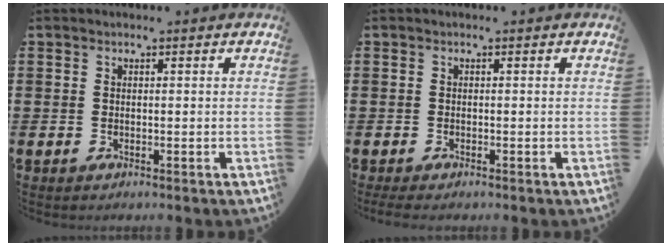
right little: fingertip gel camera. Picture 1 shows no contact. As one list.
[{"total": 0.8, "force": [-0.5, 0.1, 0.5], "torque": [-0.010, -0.002, -0.011]}]